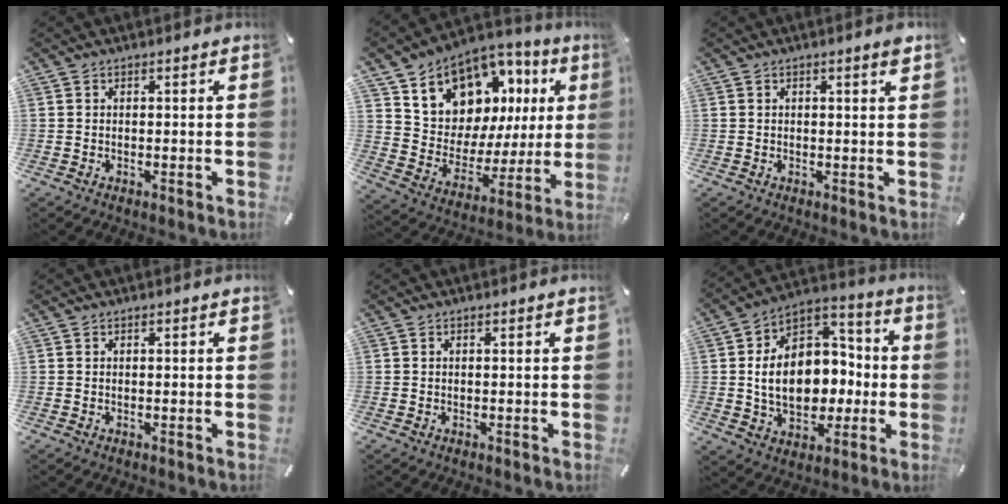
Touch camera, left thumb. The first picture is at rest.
{"total": 11.6, "force": [8.3, 7.9, 2.1], "torque": [-0.048, -0.089, 0.153]}
{"total": 1.6, "force": [0.8, 0.3, 1.4], "torque": [-0.020, -0.001, 0.011]}
{"total": 0.0}
{"total": 0.0}
{"total": 16.1, "force": [-1.5, 12.5, 10.1], "torque": [-0.189, 0.007, -0.023]}